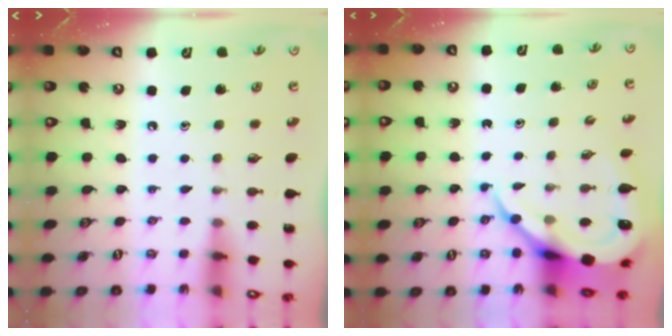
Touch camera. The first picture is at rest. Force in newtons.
{"total": 10.9, "press": 10.8, "slide": 1.2}